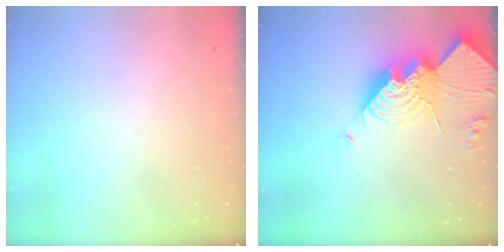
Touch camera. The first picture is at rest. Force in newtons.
{"total": 18.0, "press": 17.9, "slide": 1.5}